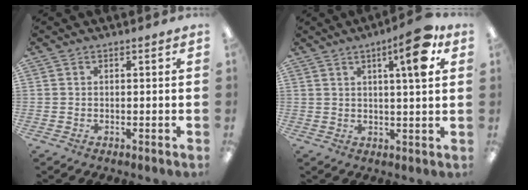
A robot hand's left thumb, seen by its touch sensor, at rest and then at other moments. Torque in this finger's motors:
{"motor_torque": [-0.21, 0.40, 0.99, -0.71, 0.03]}